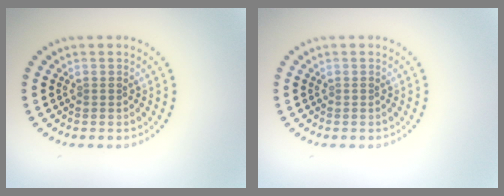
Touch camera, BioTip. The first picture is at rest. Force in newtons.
{"total": 0.0}